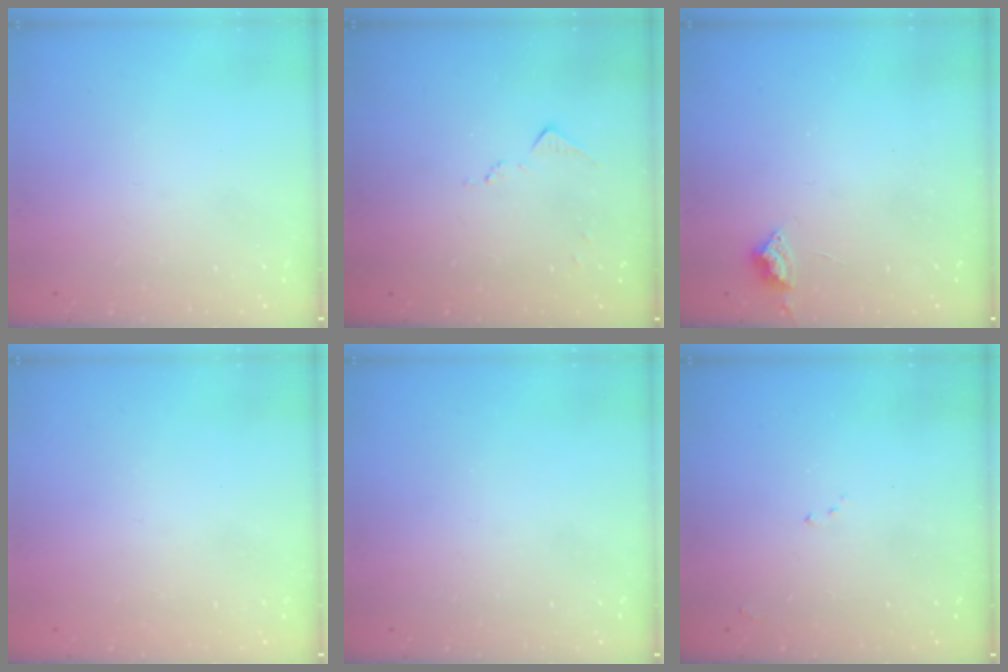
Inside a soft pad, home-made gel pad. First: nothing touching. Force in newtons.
{"total": 6.9, "press": 6.9, "slide": 0.8}
{"total": 2.9, "press": 2.8, "slide": 0.4}
{"total": 1.5, "press": 1.3, "slide": 0.9}
{"total": 0.0}
{"total": 5.0, "press": 4.9, "slide": 0.8}